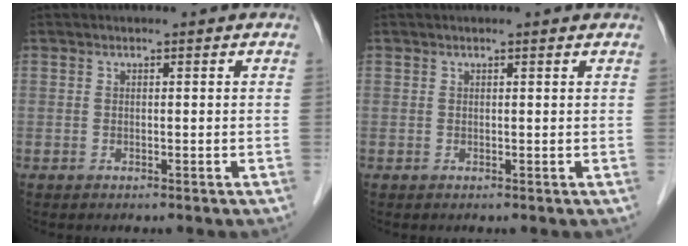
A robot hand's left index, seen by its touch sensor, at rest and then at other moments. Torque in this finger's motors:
{"motor_torque": [0.60, -0.72, 0.11, 0.00]}